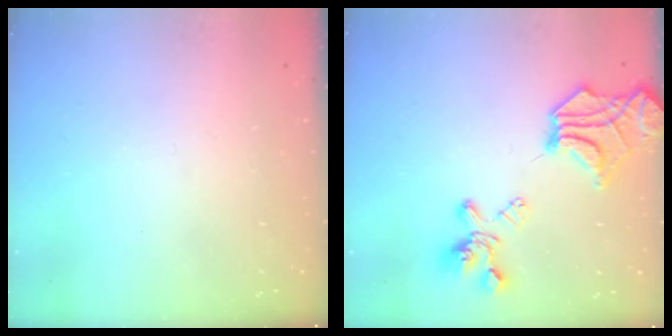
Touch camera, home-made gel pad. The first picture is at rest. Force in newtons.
{"total": 15.5, "press": 15.0, "slide": 3.7}